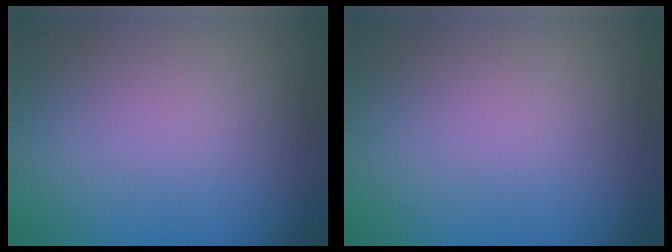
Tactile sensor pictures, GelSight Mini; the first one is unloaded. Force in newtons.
{"total": 0.0}